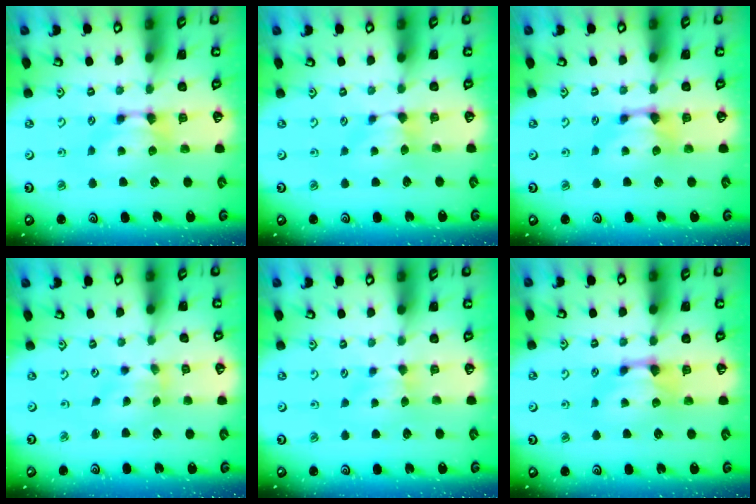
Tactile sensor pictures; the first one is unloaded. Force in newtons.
{"total": 1.3, "press": 1.2, "slide": 0.6}
{"total": 0.7, "press": 0.1, "slide": 0.7}
{"total": 1.3, "press": 0.3, "slide": 1.2}
{"total": 1.8, "press": 1.6, "slide": 0.7}
{"total": 0.8, "press": 0.2, "slide": 0.7}